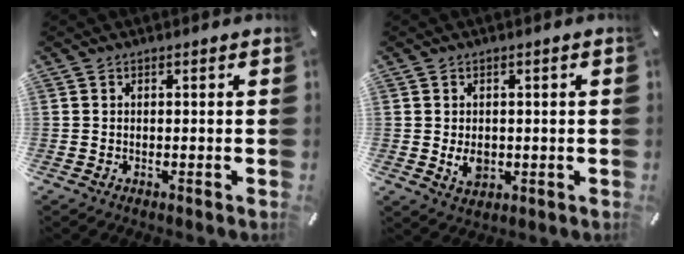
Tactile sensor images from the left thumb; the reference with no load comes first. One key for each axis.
{"total": 5.0, "fx": -0.4, "fy": 4.0, "fz": 3.1, "tx": -0.052, "ty": -0.004, "tz": -0.009}